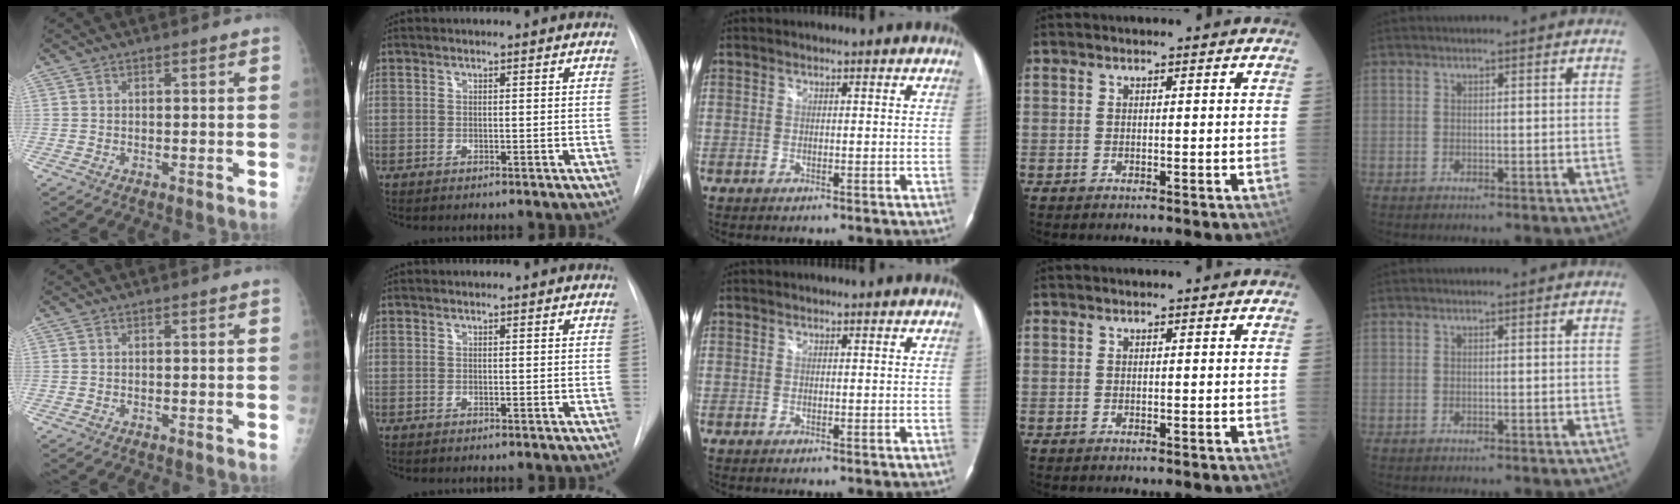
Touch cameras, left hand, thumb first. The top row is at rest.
{}